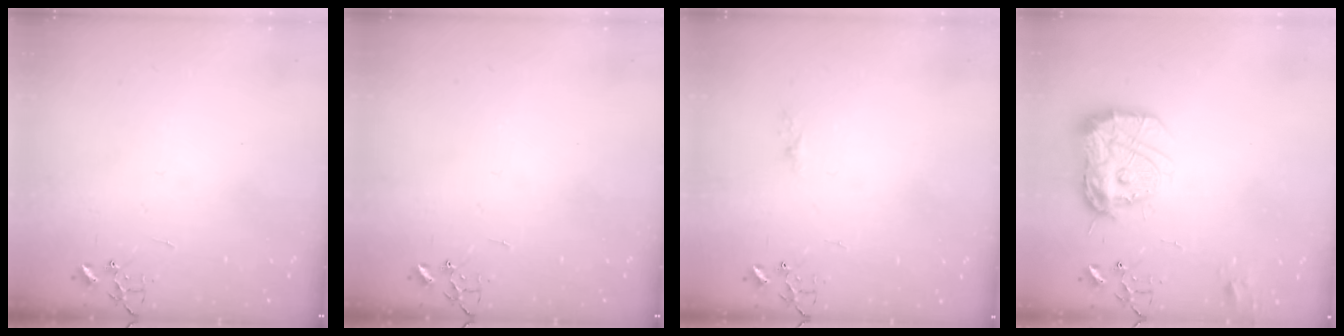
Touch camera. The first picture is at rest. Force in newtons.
{"total": 0.0}
{"total": 3.2, "press": 3.2, "slide": 0.4}
{"total": 15.7, "press": 15.7, "slide": 1.4}